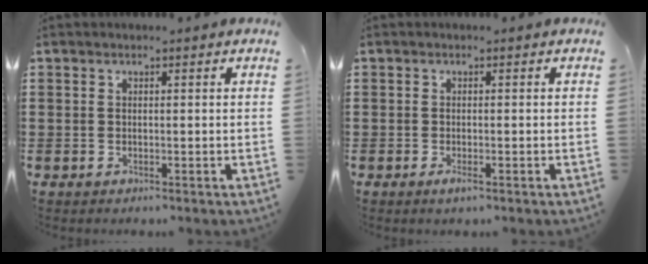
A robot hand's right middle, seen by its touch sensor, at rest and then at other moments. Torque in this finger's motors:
{"motor_torque": [0.90, 0.00, 0.00, 0.04]}